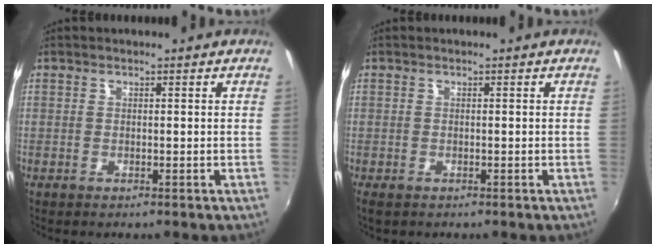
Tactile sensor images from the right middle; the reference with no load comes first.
{"total": 1.5, "force": [-1.0, 0.8, 0.8], "torque": [-0.017, -0.006, -0.015]}